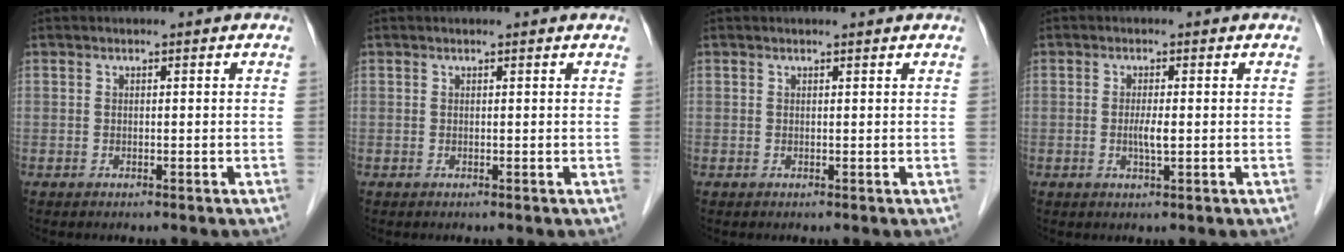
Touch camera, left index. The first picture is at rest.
{"total": 1.4, "force": [1.3, 0.4, 0.2], "torque": [-0.002, 0.006, 0.013]}
{"total": 1.4, "force": [1.3, 0.2, 0.3], "torque": [-0.002, 0.004, 0.017]}
{"total": 2.2, "force": [-0.2, 0.4, 2.1], "torque": [-0.039, -0.005, -0.002]}